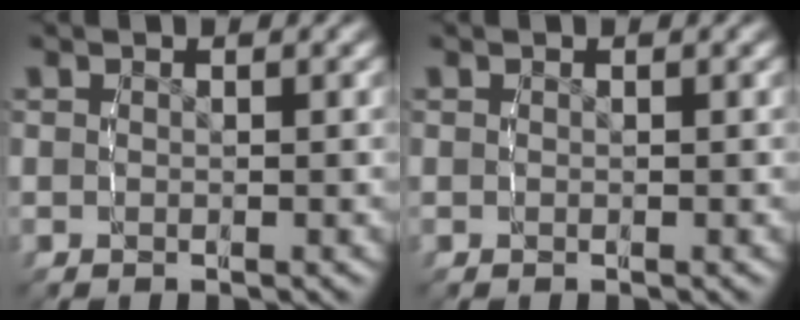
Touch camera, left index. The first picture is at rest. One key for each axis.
{"total": 0.0}